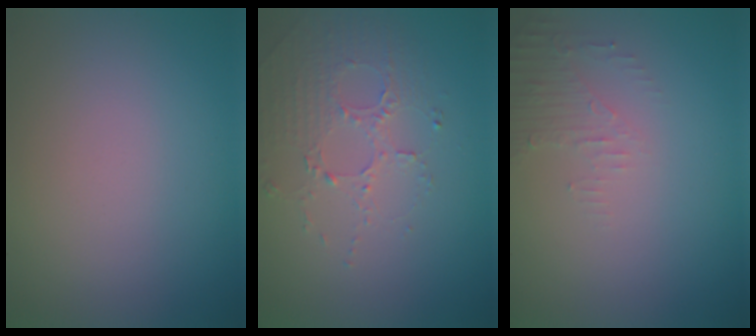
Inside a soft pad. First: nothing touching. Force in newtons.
{"total": 1.9, "press": 1.5, "slide": 1.1}
{"total": 1.9, "press": 1.8, "slide": 0.4}